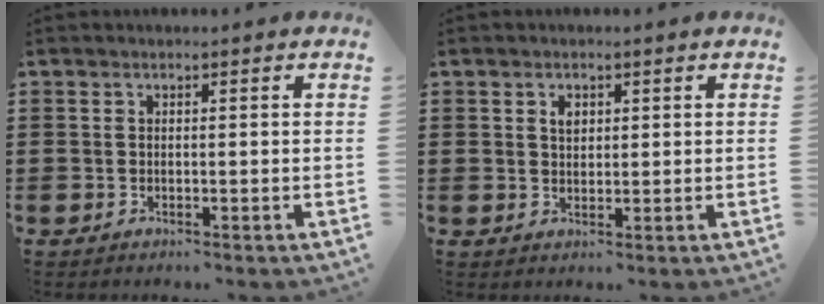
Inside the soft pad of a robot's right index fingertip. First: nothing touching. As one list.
[{"total": 1.8, "force": [0.8, 1.3, 1.1], "torque": [-0.025, 0.006, 0.015]}]